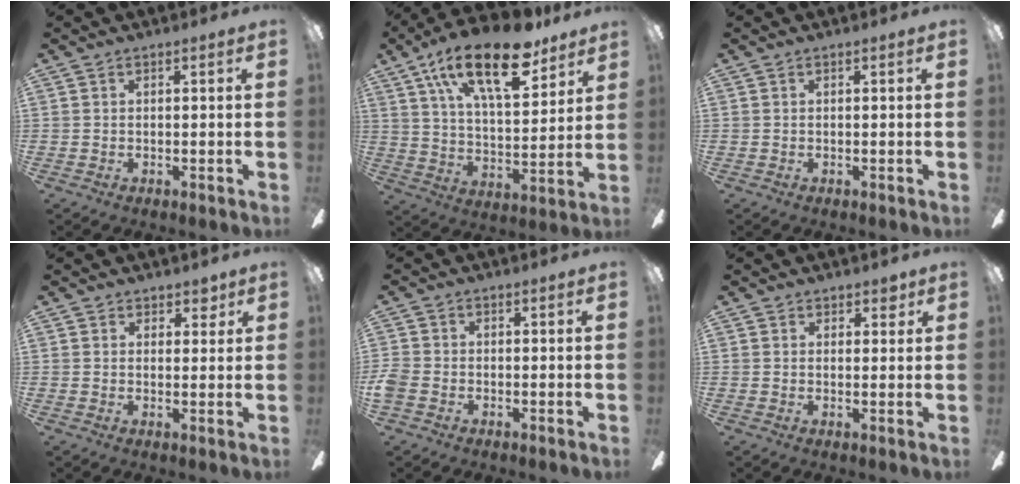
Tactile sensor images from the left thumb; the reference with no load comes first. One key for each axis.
{"total": 21.9, "fx": 13.9, "fy": 8.8, "fz": 14.3, "tx": -0.235, "ty": -0.067, "tz": 0.235}
{"total": 0.0}
{"total": 3.4, "fx": 2.4, "fy": 2.2, "fz": 0.7, "tx": 0.005, "ty": -0.006, "tz": 0.040}
{"total": 2.8, "fx": -1.1, "fy": 2.2, "fz": 1.5, "tx": -0.029, "ty": 0.005, "tz": -0.019}
{"total": 2.7, "fx": 2.0, "fy": 1.6, "fz": 0.6, "tx": 0.000, "ty": -0.003, "tz": 0.034}